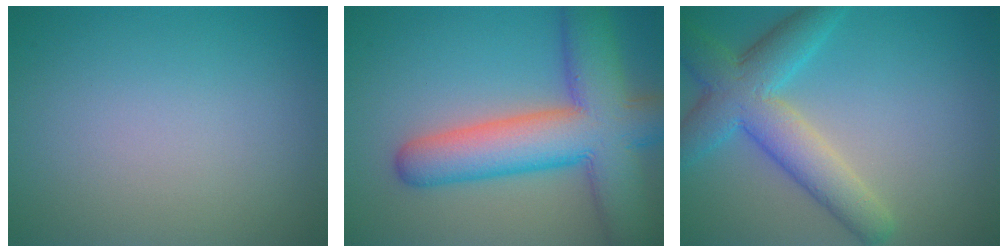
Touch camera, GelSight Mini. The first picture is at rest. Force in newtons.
{"total": 10.7, "press": 10.7, "slide": 0.6}
{"total": 6.4, "press": 6.4, "slide": 0.2}